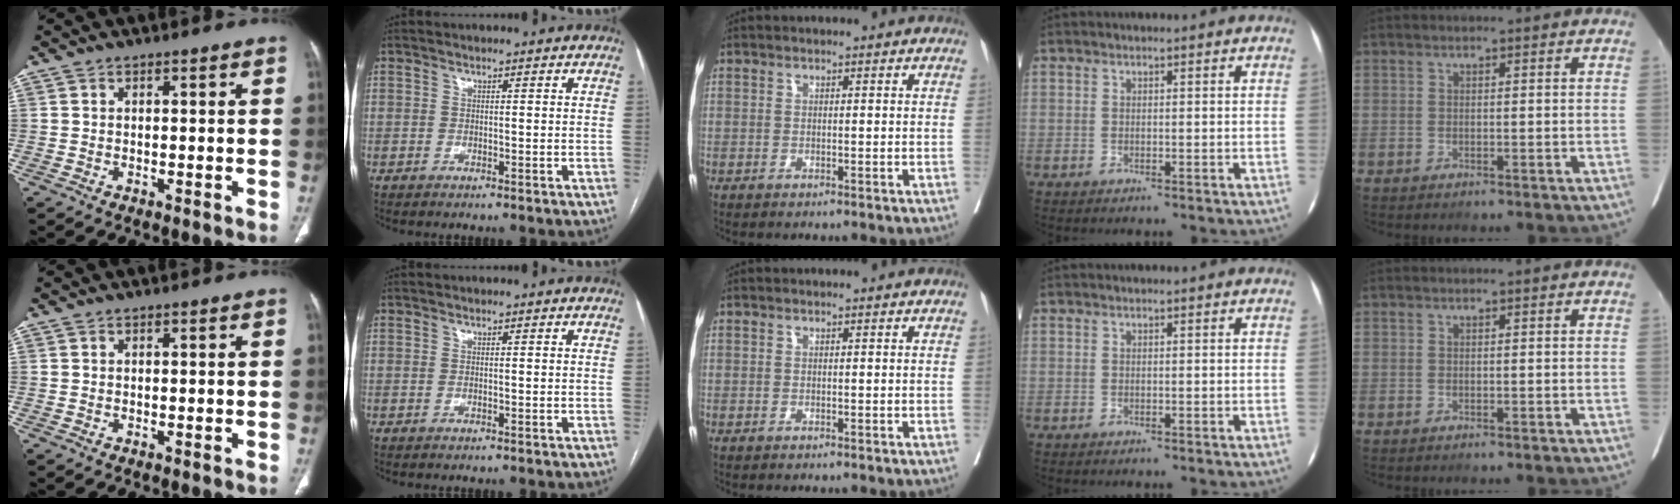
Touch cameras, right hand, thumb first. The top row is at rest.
{}